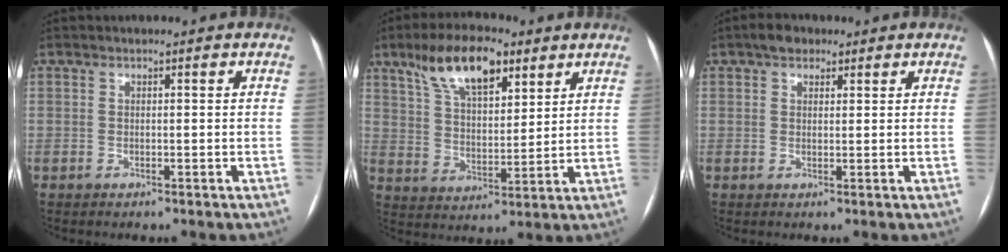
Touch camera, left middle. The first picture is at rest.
{"total": 12.0, "force": [7.4, 4.7, 8.2], "torque": [-0.149, 0.018, 0.137]}
{"total": 3.1, "force": [2.0, 1.9, 1.4], "torque": [-0.025, 0.013, 0.031]}